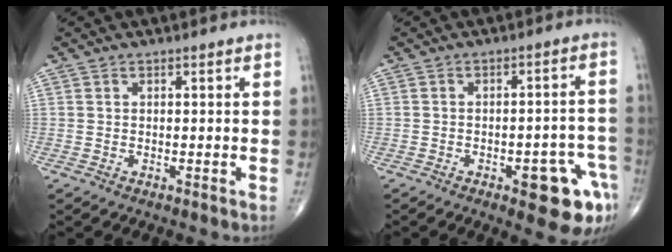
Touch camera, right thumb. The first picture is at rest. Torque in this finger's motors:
{"motor_torque": [1.34, 1.19, 0.08, -0.20, 0.19]}